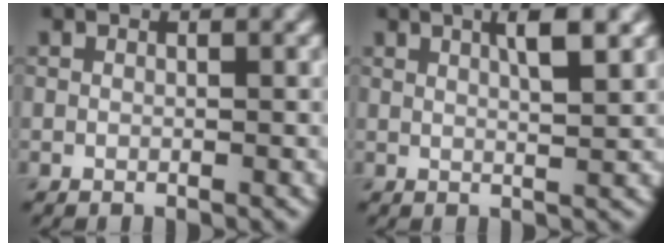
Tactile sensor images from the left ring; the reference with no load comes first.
{"total": 3.4, "force": [1.5, 0.8, 2.9], "torque": [-0.034, 0.007, 0.020]}